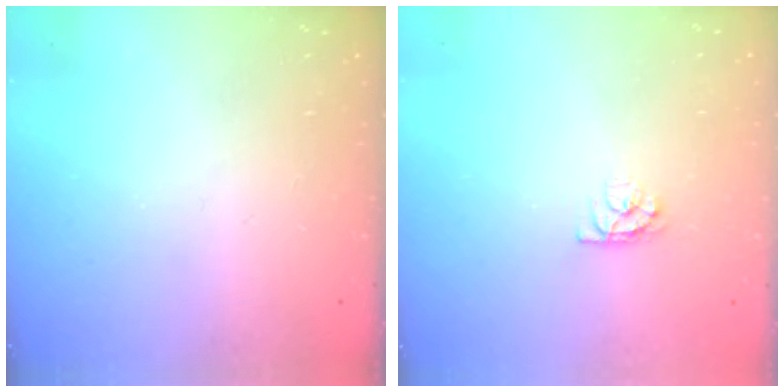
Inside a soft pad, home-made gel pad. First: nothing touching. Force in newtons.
{"total": 3.9, "press": 3.9, "slide": 0.3}